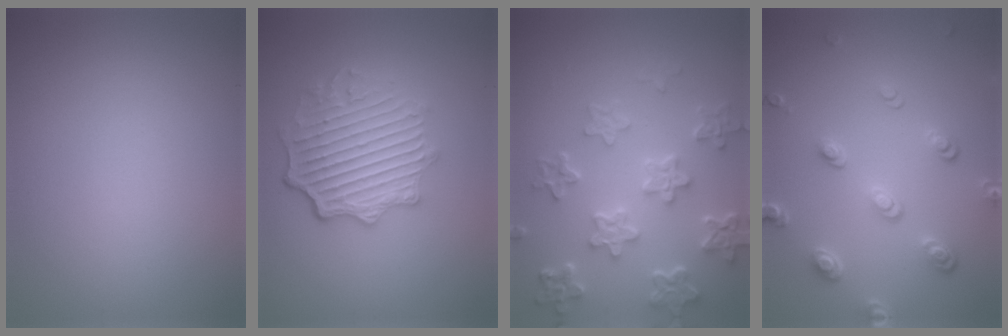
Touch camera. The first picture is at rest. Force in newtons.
{"total": 6.0, "press": 4.7, "slide": 3.8}
{"total": 5.8, "press": 4.5, "slide": 3.6}
{"total": 3.9, "press": 3.0, "slide": 2.5}